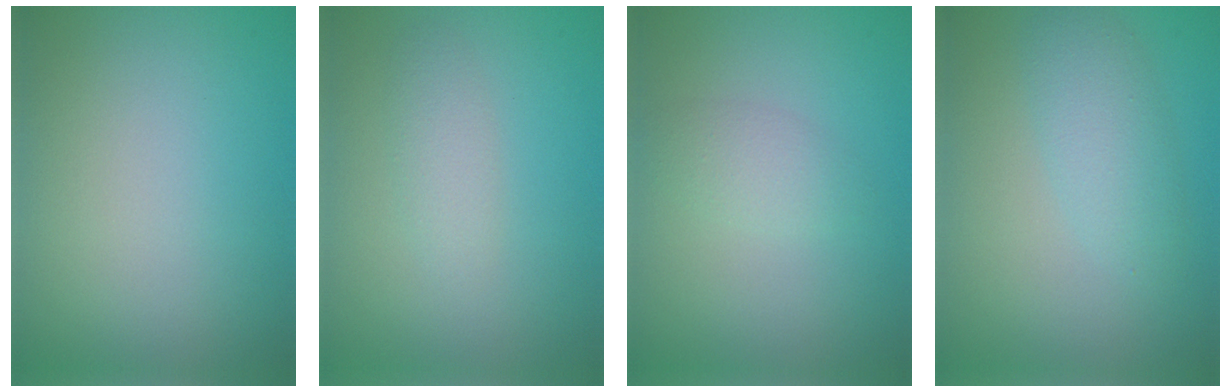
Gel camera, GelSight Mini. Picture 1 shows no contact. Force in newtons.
{"total": 1.7, "press": 1.7, "slide": 0.1}
{"total": 2.3, "press": 2.3, "slide": 0.0}
{"total": 2.9, "press": 2.8, "slide": 0.2}